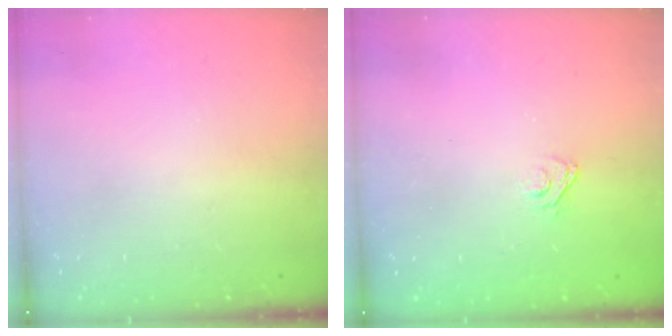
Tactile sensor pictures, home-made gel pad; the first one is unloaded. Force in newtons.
{"total": 2.9, "press": 2.6, "slide": 1.2}